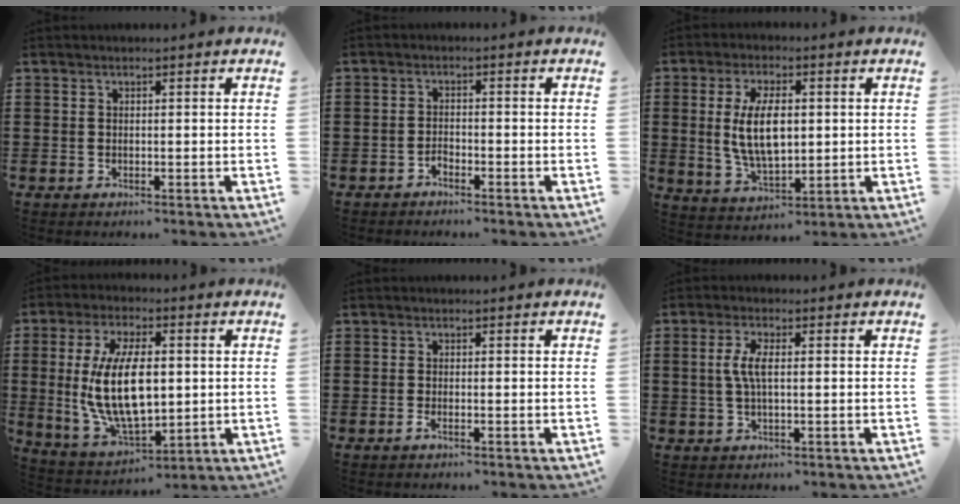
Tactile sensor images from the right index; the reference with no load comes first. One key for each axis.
{"total": 1.4, "fx": -1.2, "fy": 0.6, "fz": 0.3, "tx": -0.010, "ty": 0.001, "tz": -0.026}
{"total": 9.2, "fx": 1.0, "fy": 4.3, "fz": 8.1, "tx": -0.159, "ty": 0.005, "tz": 0.013}
{"total": 13.6, "fx": 1.0, "fy": 6.5, "fz": 12.0, "tx": -0.249, "ty": -0.006, "tz": 0.015}
{"total": 0.9, "fx": -0.4, "fy": 0.2, "fz": 0.8, "tx": -0.023, "ty": -0.006, "tz": -0.009}
{"total": 4.3, "fx": 0.1, "fy": 1.3, "fz": 4.1, "tx": -0.091, "ty": -0.002, "tz": -0.005}